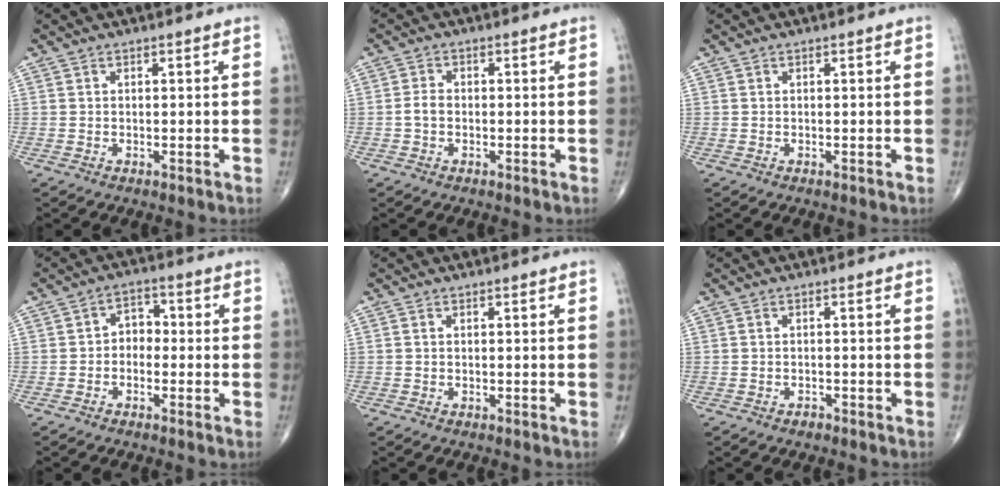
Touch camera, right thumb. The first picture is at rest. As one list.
[{"total": 2.2, "force": [-0.5, 1.6, 1.5], "torque": [-0.028, 0.008, -0.013]}, {"total": 0.0}, {"total": 4.2, "force": [-0.9, 3.2, 2.5], "torque": [-0.018, 0.022, -0.031]}, {"total": 0.0}, {"total": 1.6, "force": [-0.9, 1.2, 0.3], "torque": [-0.002, 0.004, -0.013]}]